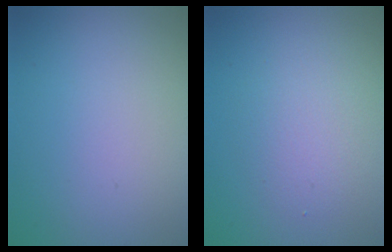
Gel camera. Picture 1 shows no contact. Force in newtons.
{"total": 2.9, "press": 2.9, "slide": 0.3}